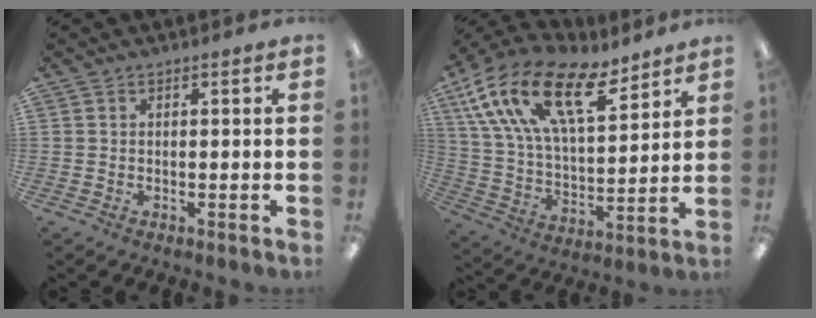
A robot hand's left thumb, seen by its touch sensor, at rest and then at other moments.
{"total": 21.3, "force": [12.5, 9.8, 14.2], "torque": [-0.273, -0.063, 0.223]}